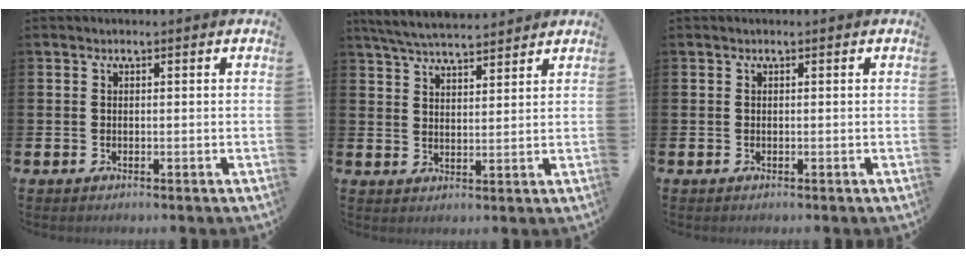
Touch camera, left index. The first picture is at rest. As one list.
[{"total": 5.3, "force": [5.2, 0.5, 1.1], "torque": [-0.040, -0.023, 0.095]}, {"total": 0.0}]